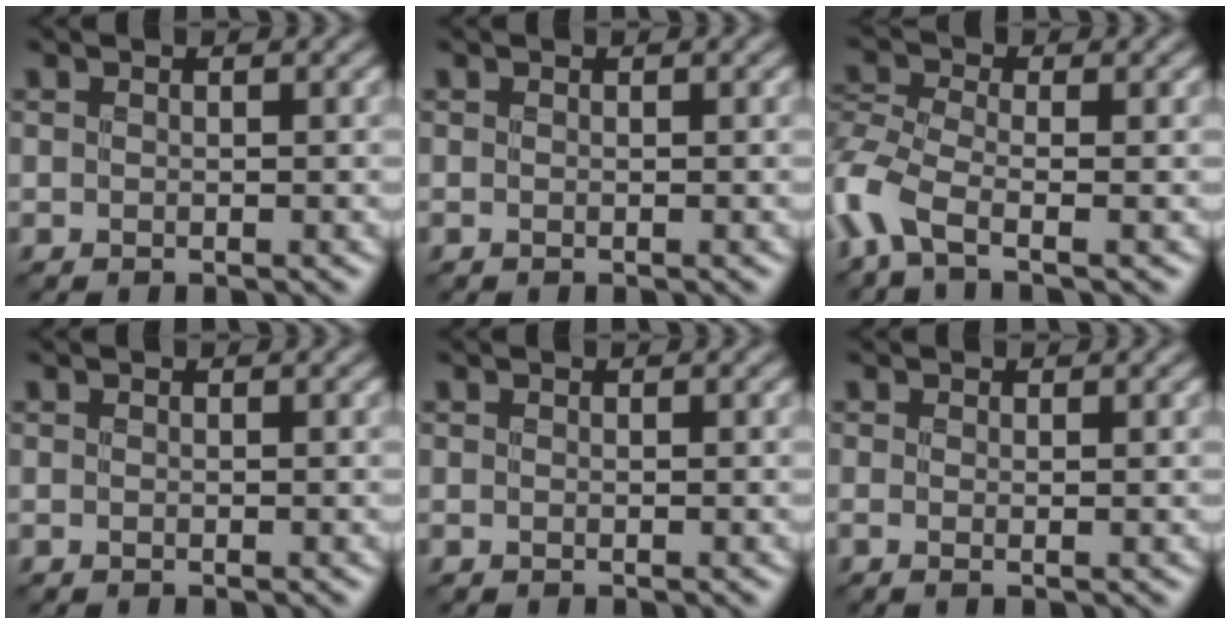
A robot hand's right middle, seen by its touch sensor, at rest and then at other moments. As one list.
[{"total": 0.0}, {"total": 5.3, "force": [-2.8, 2.2, 3.9], "torque": [-0.103, -0.008, -0.076]}, {"total": 0.0}, {"total": 0.0}, {"total": 0.9, "force": [-0.1, 0.2, 0.9], "torque": [-0.015, -0.004, -0.004]}]